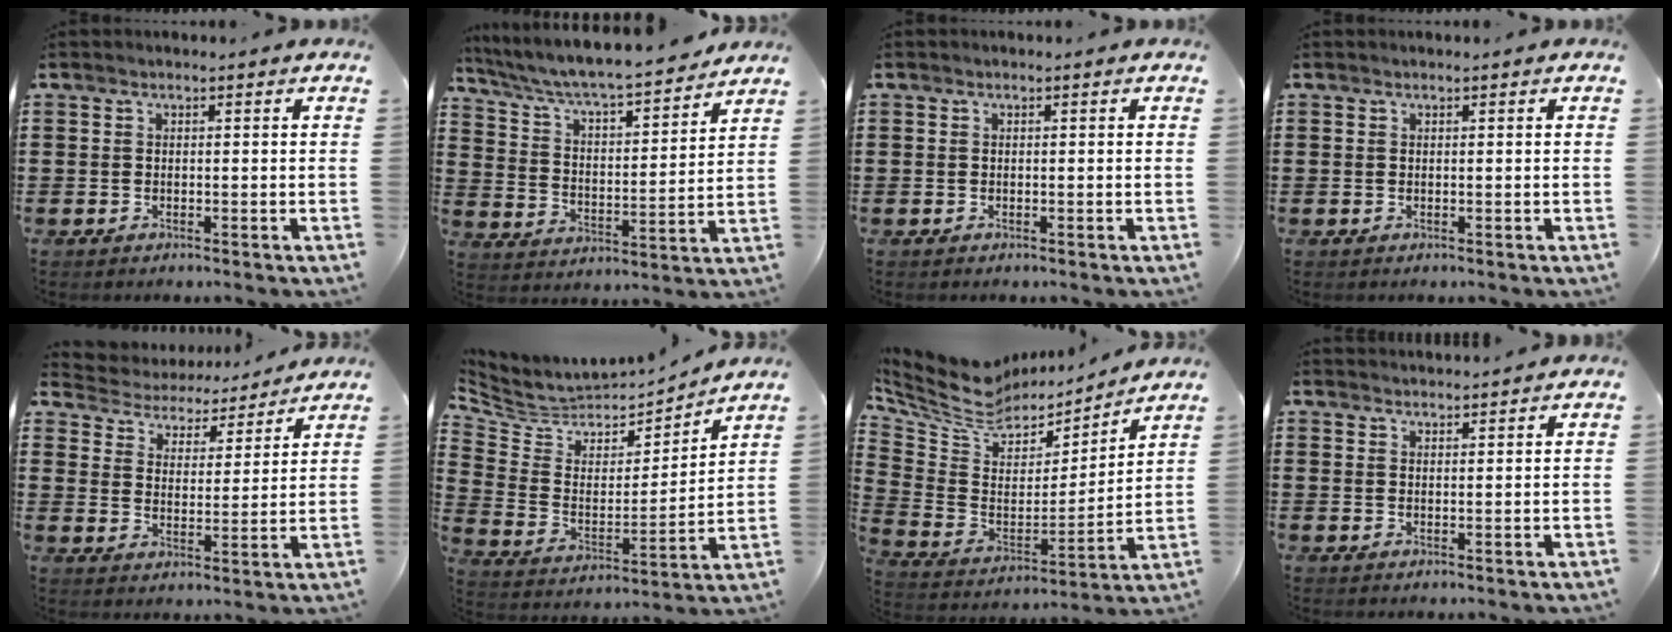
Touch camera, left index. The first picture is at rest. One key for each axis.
{"total": 6.0, "fx": 5.5, "fy": 0.3, "fz": 2.3, "tx": -0.069, "ty": -0.039, "tz": 0.087}
{"total": 0.0}
{"total": 0.0}
{"total": 4.4, "fx": 4.3, "fy": 0.7, "fz": 0.0, "tx": -0.030, "ty": -0.032, "tz": 0.068}
{"total": 5.4, "fx": 4.7, "fy": 2.6, "fz": 0.7, "tx": -0.049, "ty": -0.039, "tz": 0.079}
{"total": 8.7, "fx": 6.7, "fy": 4.2, "fz": 3.7, "tx": -0.109, "ty": -0.039, "tz": 0.122}
{"total": 1.9, "fx": 1.9, "fy": -0.2, "fz": -0.1, "tx": -0.002, "ty": -0.003, "tz": 0.037}